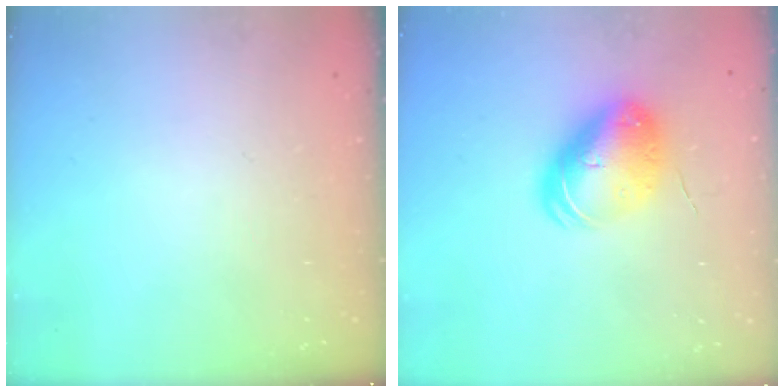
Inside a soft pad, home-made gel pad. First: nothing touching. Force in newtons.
{"total": 10.2, "press": 10.0, "slide": 1.7}